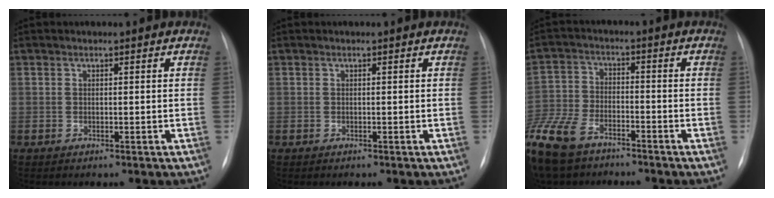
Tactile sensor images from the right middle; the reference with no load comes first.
{"total": 0.0}
{"total": 14.7, "force": [-10.4, 6.8, 7.7], "torque": [-0.198, -0.029, -0.195]}